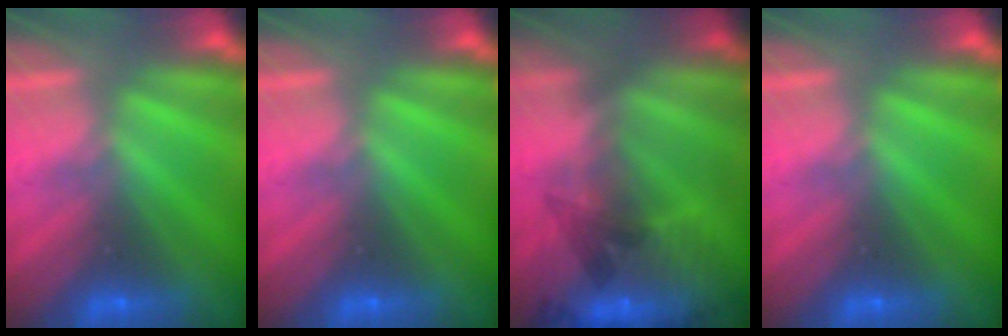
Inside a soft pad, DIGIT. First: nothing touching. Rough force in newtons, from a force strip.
{"total": 0.0}
{"total": 9.0}
{"total": 0.0}